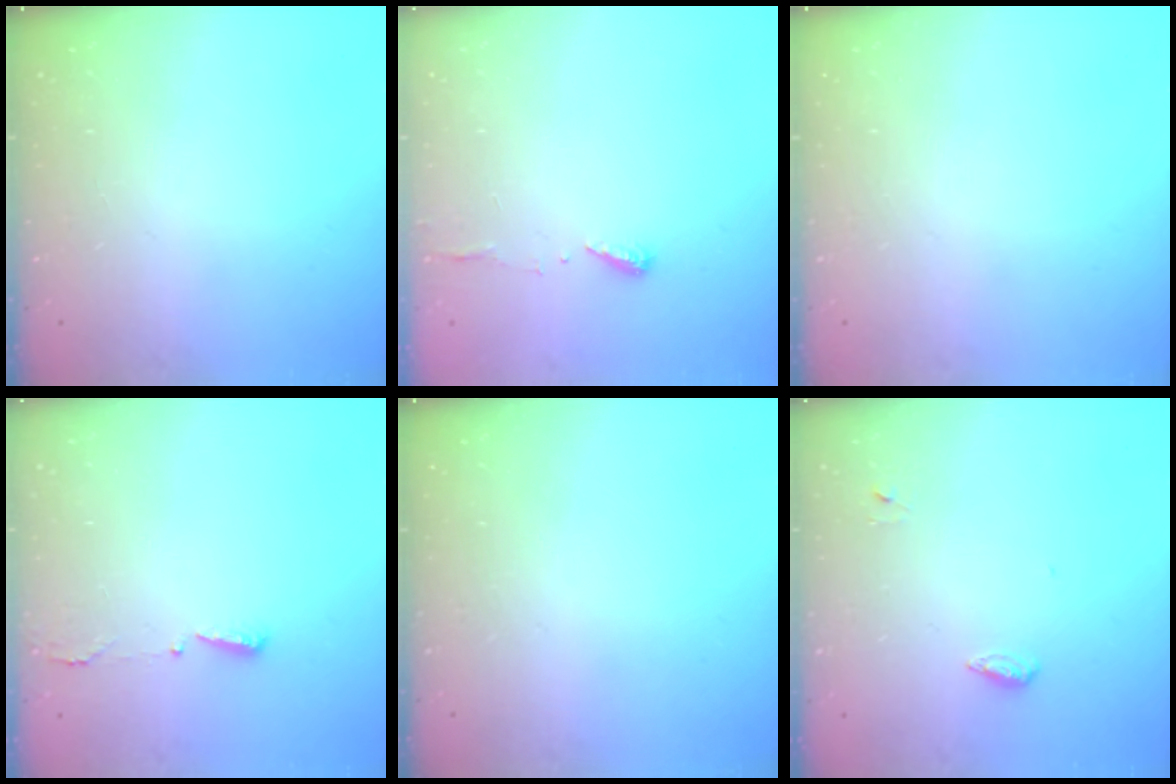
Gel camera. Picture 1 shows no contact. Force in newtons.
{"total": 6.3, "press": 6.3, "slide": 0.5}
{"total": 0.0}
{"total": 2.9, "press": 2.8, "slide": 0.6}
{"total": 0.0}
{"total": 4.6, "press": 4.4, "slide": 1.0}